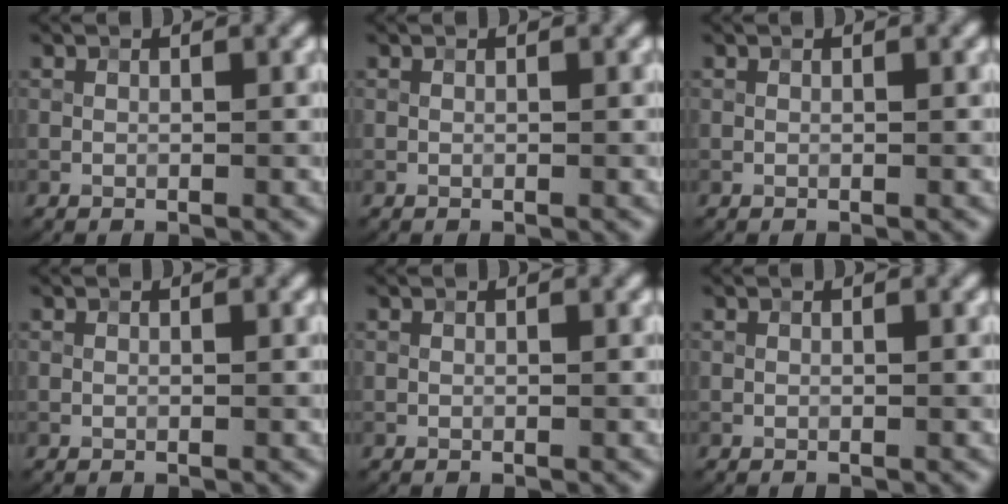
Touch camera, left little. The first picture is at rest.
{"total": 0.0}
{"total": 0.0}
{"total": 0.0}
{"total": 0.0}
{"total": 0.0}